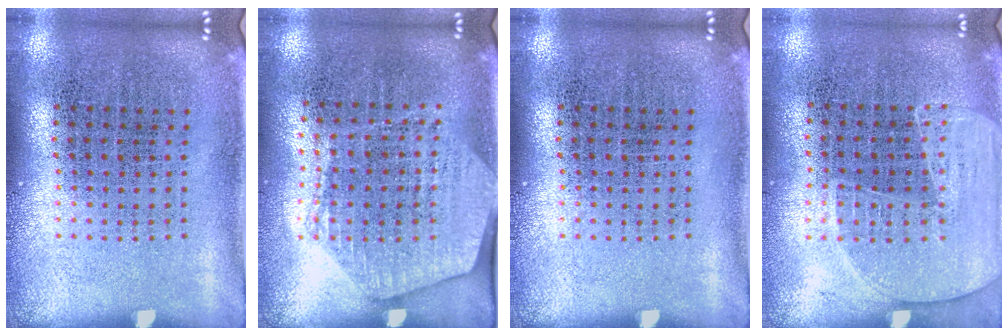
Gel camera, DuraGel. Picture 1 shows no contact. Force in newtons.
{"total": 1.6, "press": 1.4, "slide": 0.7}
{"total": 0.0}
{"total": 1.6, "press": 1.4, "slide": 0.8}